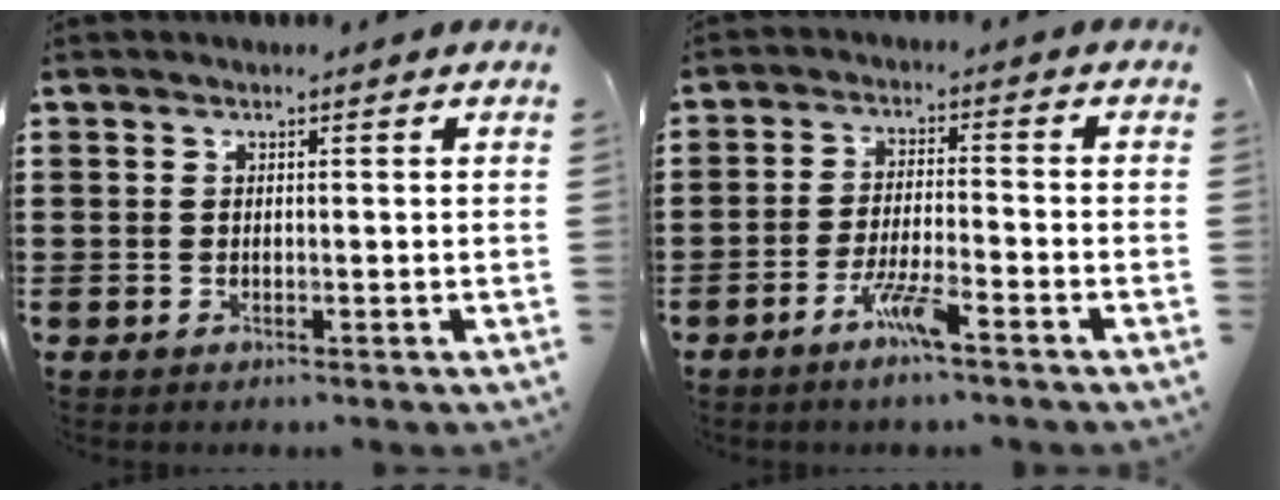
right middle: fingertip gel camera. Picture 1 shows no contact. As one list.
[{"total": 5.4, "force": [-3.5, 0.4, 4.0], "torque": [-0.085, -0.006, -0.066]}]